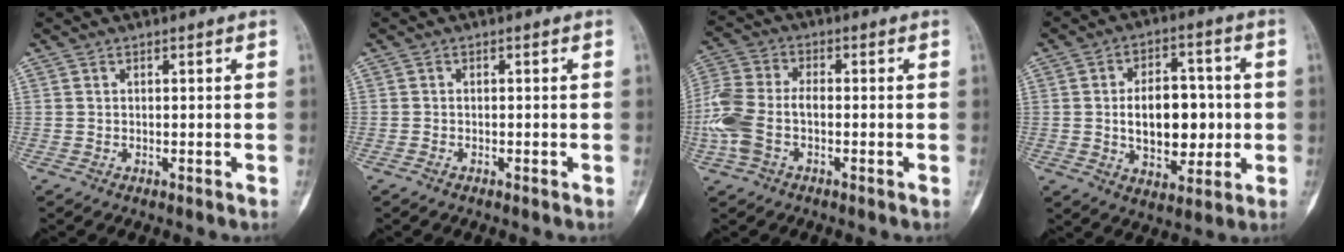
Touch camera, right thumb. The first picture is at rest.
{"total": 0.6, "force": [-0.5, 0.3, 0.3], "torque": [-0.010, 0.003, -0.010]}
{"total": 10.9, "force": [-2.5, 6.7, 8.2], "torque": [-0.195, 0.025, -0.056]}
{"total": 13.7, "force": [-0.4, 8.5, 10.8], "torque": [-0.131, 0.013, 0.002]}